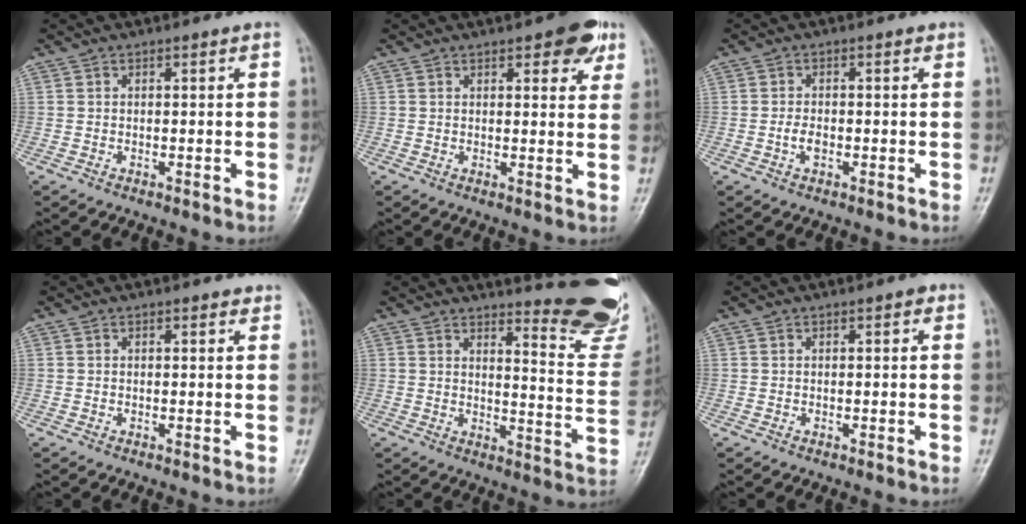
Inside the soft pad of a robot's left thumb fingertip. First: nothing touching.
{"total": 6.6, "force": [3.7, 2.7, 4.8], "torque": [-0.036, -0.013, 0.039]}
{"total": 2.0, "force": [-0.5, 1.2, 1.6], "torque": [-0.028, 0.002, -0.010]}
{"total": 1.2, "force": [1.0, 0.5, 0.5], "torque": [-0.002, -0.003, 0.009]}
{"total": 17.1, "force": [15.5, 2.4, 6.8], "torque": [-0.056, -0.178, 0.173]}
{"total": 0.9, "force": [0.5, 0.4, 0.6], "torque": [-0.007, 0.001, 0.002]}